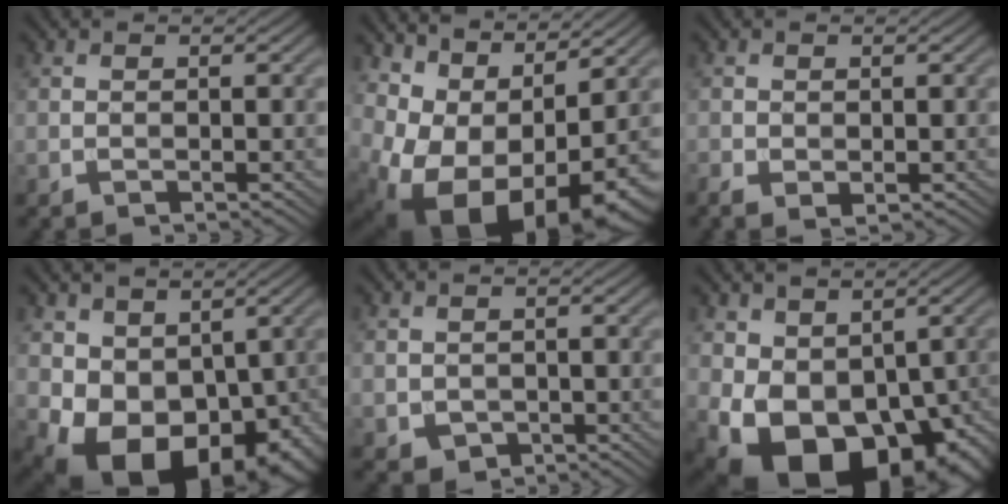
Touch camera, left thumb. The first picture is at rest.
{"total": 13.9, "force": [0.6, 8.9, 10.6], "torque": [-0.177, -0.021, 0.055]}
{"total": 2.0, "force": [-0.7, 1.2, 1.4], "torque": [-0.036, -0.012, -0.012]}
{"total": 13.6, "force": [-2.5, 10.1, 8.8], "torque": [-0.142, -0.038, -0.020]}
{"total": 2.0, "force": [-0.6, 1.8, 0.8], "torque": [-0.025, -0.013, -0.007]}
{"total": 15.3, "force": [-3.8, 10.1, 10.8], "torque": [-0.186, -0.040, -0.042]}